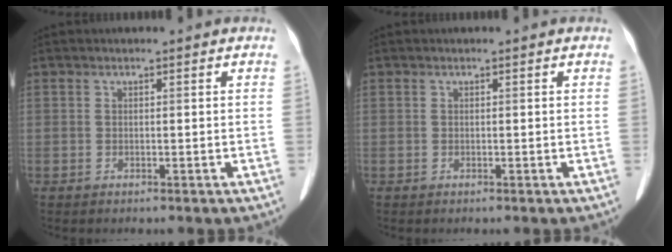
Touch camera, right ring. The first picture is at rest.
{"total": 0.0}